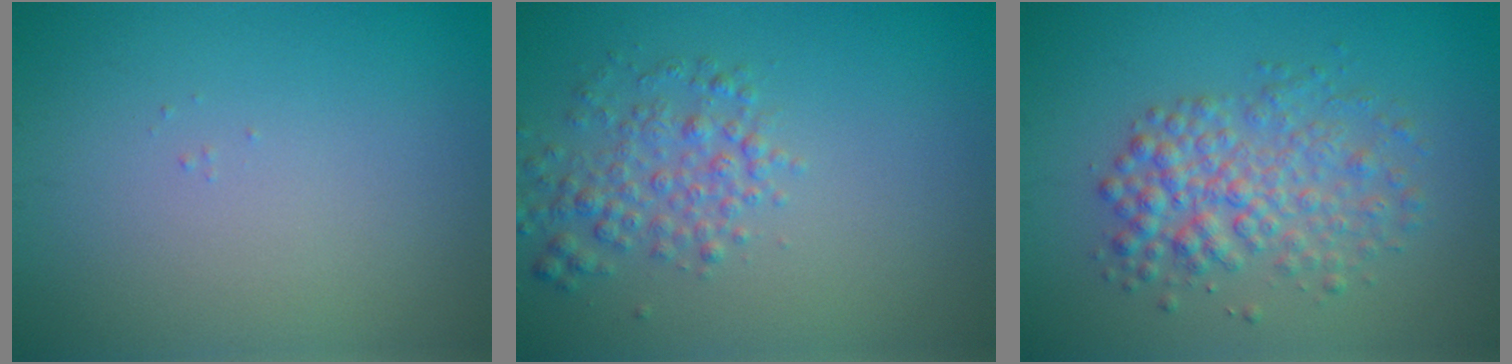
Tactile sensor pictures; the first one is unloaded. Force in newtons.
{"total": 2.9, "press": 2.9, "slide": 0.1}
{"total": 4.4, "press": 4.4, "slide": 0.1}